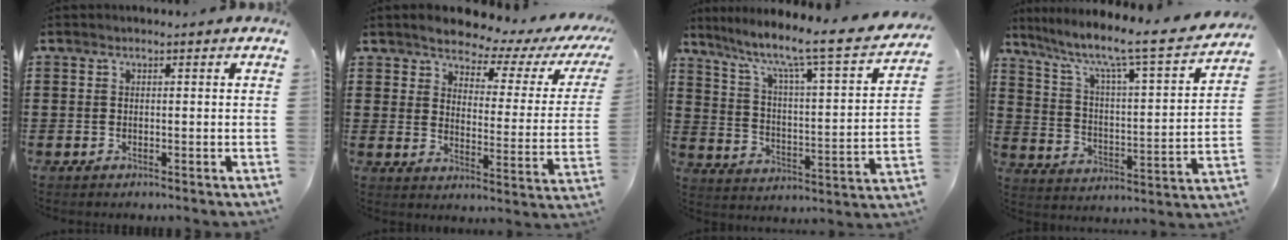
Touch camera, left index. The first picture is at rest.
{"total": 4.3, "force": [4.0, 0.8, 1.5], "torque": [-0.047, -0.033, 0.060]}
{"total": 7.8, "force": [6.0, 0.3, 5.0], "torque": [-0.113, -0.056, 0.087]}
{"total": 7.2, "force": [5.6, 0.5, 4.5], "torque": [-0.112, -0.050, 0.082]}